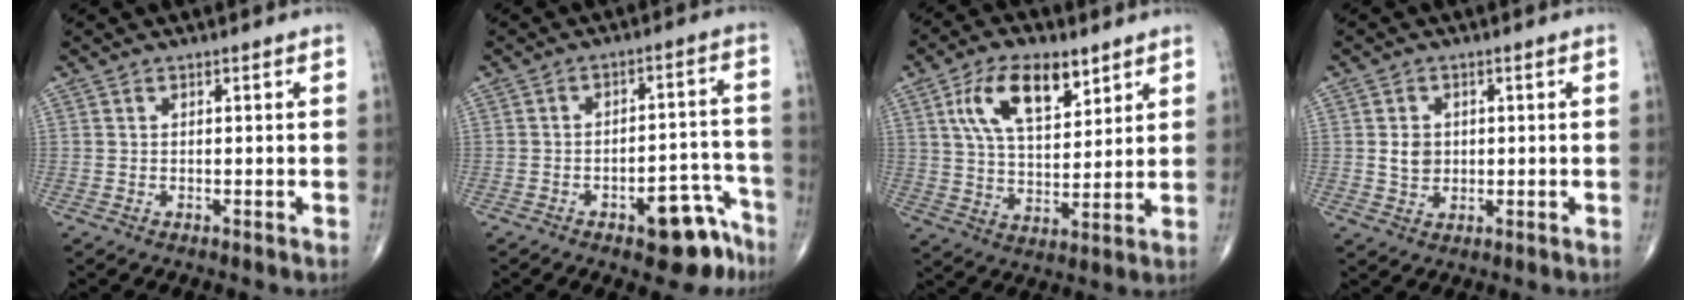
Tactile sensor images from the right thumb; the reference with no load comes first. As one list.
[{"total": 10.7, "force": [-6.6, 4.4, 7.2], "torque": [-0.056, 0.061, -0.080]}, {"total": 13.5, "force": [6.5, 6.8, 9.7], "torque": [-0.150, -0.021, 0.122]}, {"total": 3.8, "force": [0.4, 3.1, 2.1], "torque": [-0.021, -0.002, 0.010]}]